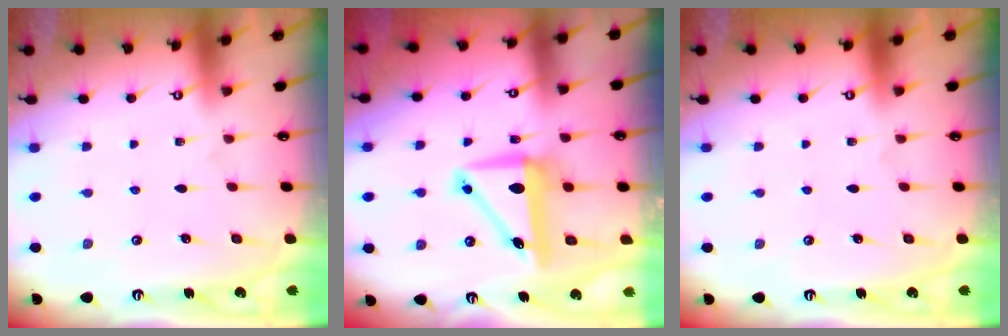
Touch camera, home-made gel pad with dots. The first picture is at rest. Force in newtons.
{"total": 8.8, "press": 8.6, "slide": 1.7}
{"total": 0.0}